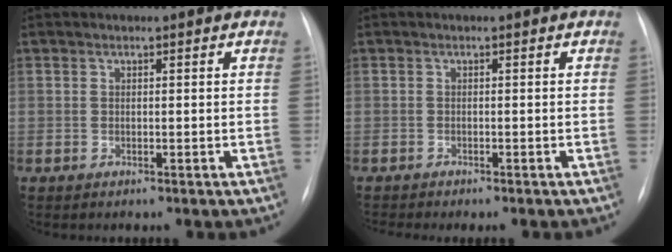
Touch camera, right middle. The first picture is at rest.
{"total": 2.4, "force": [-2.2, -0.1, 0.9], "torque": [-0.005, -0.002, -0.029]}